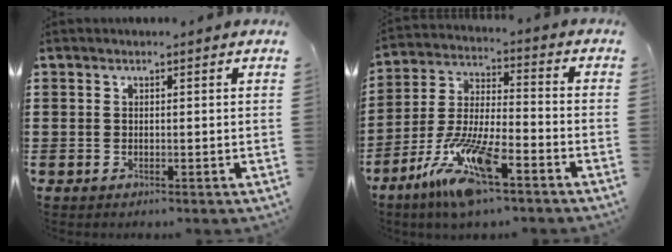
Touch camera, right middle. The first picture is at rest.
{"total": 12.4, "force": [-8.2, 2.5, 9.0], "torque": [-0.195, 0.001, -0.158]}